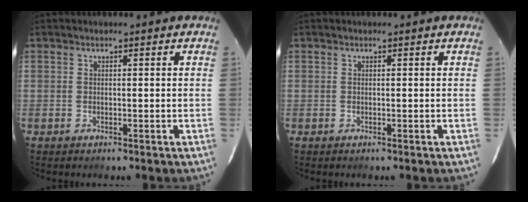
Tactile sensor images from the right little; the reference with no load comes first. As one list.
[{"total": 0.0}]